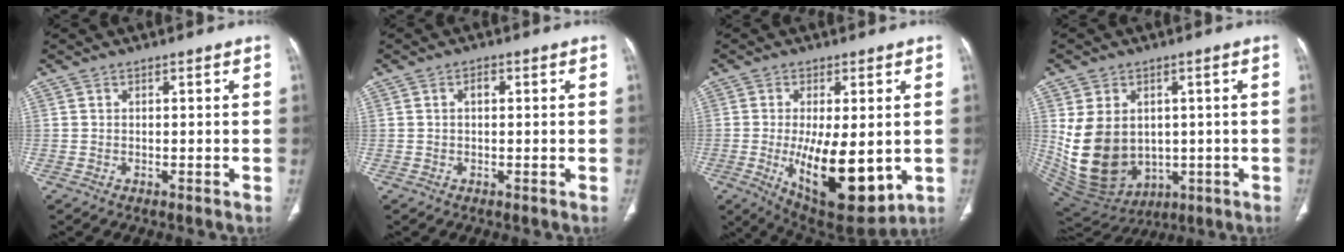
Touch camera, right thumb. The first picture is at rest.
{"total": 1.4, "force": [0.3, 0.8, 1.2], "torque": [-0.021, 0.006, 0.004]}
{"total": 16.6, "force": [-2.5, 6.6, 15.1], "torque": [-0.235, -0.029, -0.018]}
{"total": 16.2, "force": [0.4, 12.5, 10.4], "torque": [-0.176, -0.009, 0.049]}